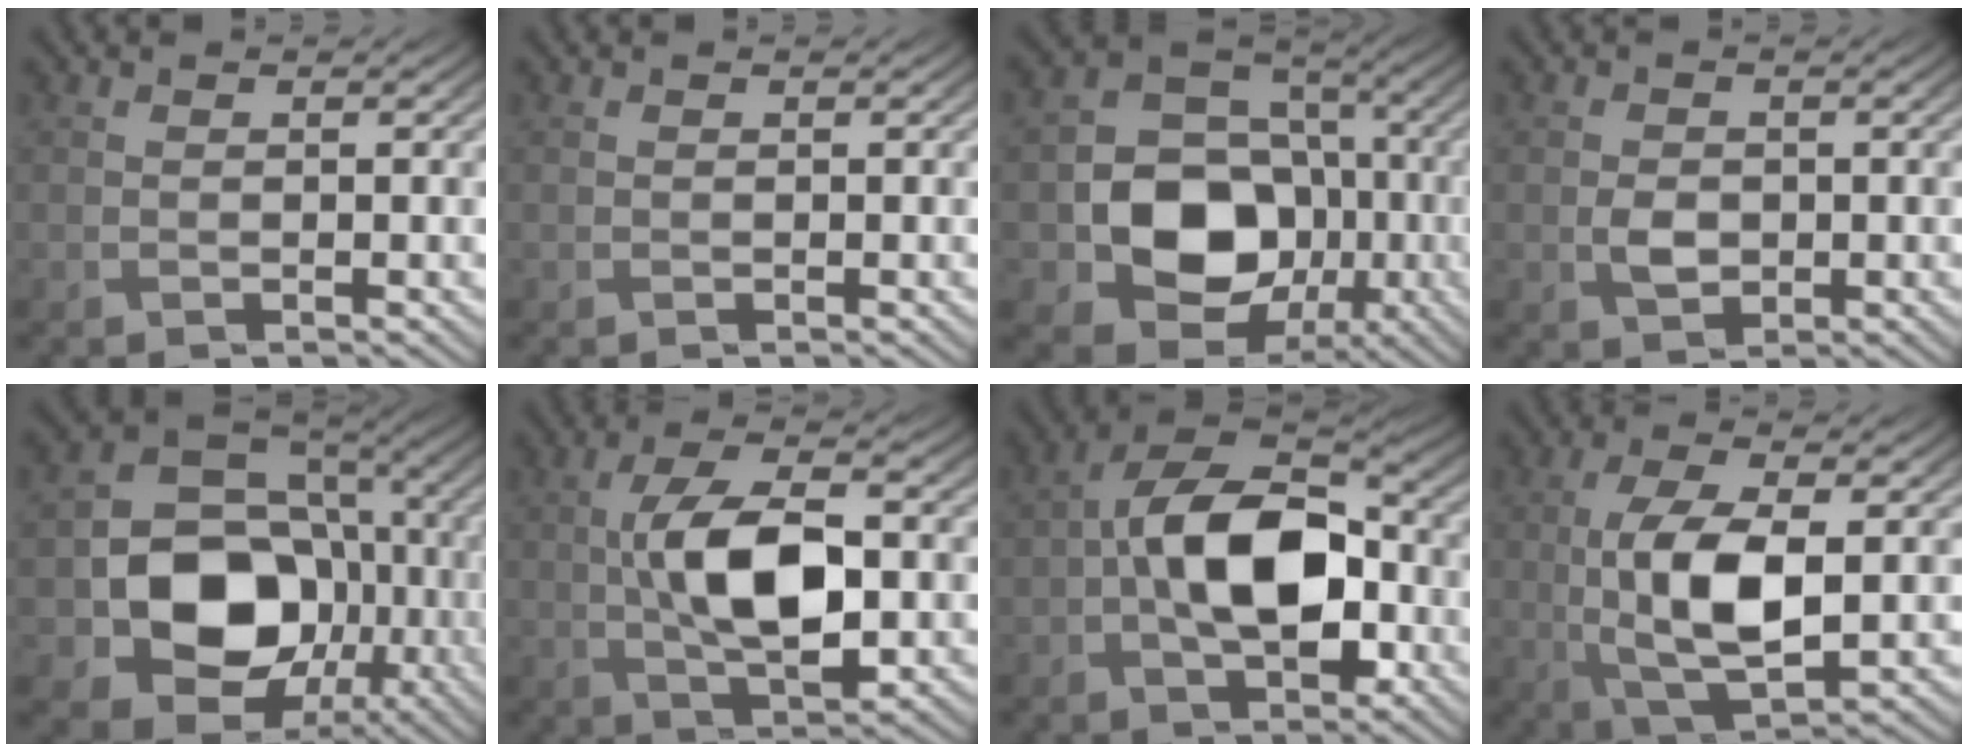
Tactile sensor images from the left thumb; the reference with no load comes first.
{"total": 0.0}
{"total": 13.3, "force": [-3.3, 10.6, 7.4], "torque": [-0.132, -0.025, -0.068]}
{"total": 2.6, "force": [-0.4, 1.9, 1.6], "torque": [-0.037, -0.006, -0.009]}
{"total": 14.9, "force": [-3.8, 11.7, 8.4], "torque": [-0.141, -0.033, -0.069]}
{"total": 10.9, "force": [-0.2, 5.0, 9.7], "torque": [-0.184, 0.004, -0.002]}
{"total": 12.6, "force": [-1.4, 7.3, 10.2], "torque": [-0.183, 0.017, -0.033]}
{"total": 10.8, "force": [-0.3, 4.7, 9.6], "torque": [-0.199, -0.004, -0.001]}